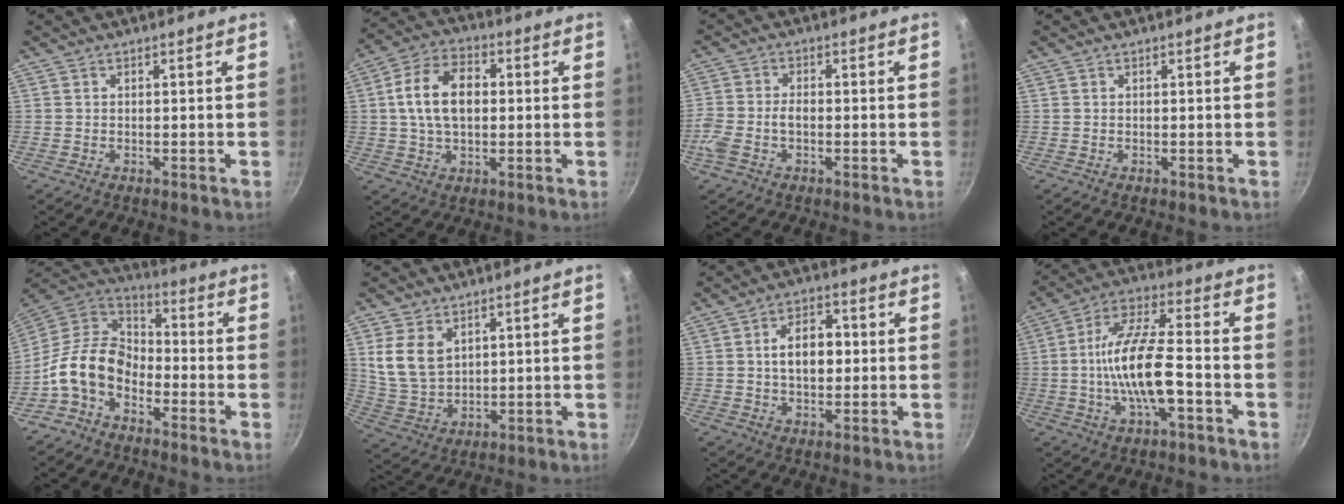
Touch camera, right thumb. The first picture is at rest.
{"total": 12.2, "force": [1.2, 7.8, 9.3], "torque": [-0.146, 0.022, 0.011]}
{"total": 5.4, "force": [-1.8, 3.1, 4.0], "torque": [-0.087, 0.015, -0.045]}
{"total": 0.0}
{"total": 12.8, "force": [-5.2, 8.6, 7.9], "torque": [-0.127, 0.057, -0.125]}
{"total": 9.3, "force": [3.5, 6.5, 5.7], "torque": [-0.096, -0.019, 0.082]}
{"total": 8.7, "force": [0.5, 5.6, 6.6], "torque": [-0.078, 0.016, 0.003]}
{"total": 14.6, "force": [-3.3, 4.8, 13.4], "torque": [-0.249, 0.032, -0.071]}